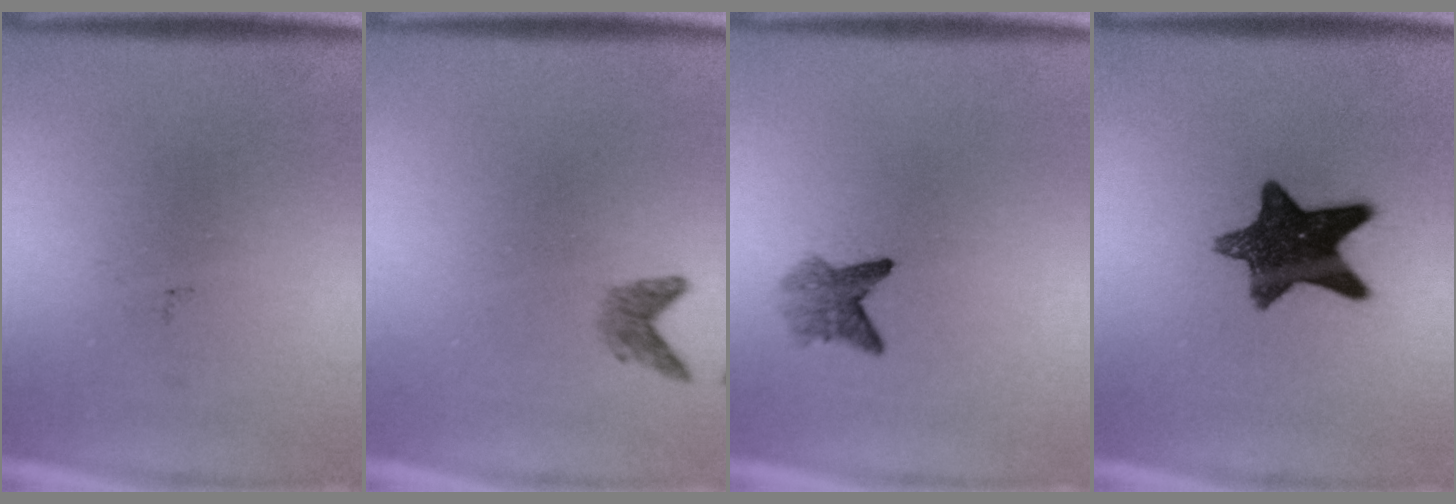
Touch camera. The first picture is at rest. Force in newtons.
{"total": 1.5}
{"total": 2.6}
{"total": 11.9}